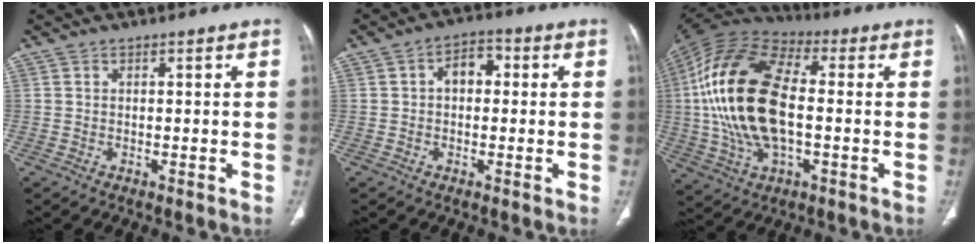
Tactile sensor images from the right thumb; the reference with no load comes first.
{"total": 5.0, "force": [0.5, 3.4, 3.6], "torque": [-0.041, 0.019, -0.002]}
{"total": 23.1, "force": [-0.1, 11.8, 19.9], "torque": [-0.410, 0.014, -0.005]}